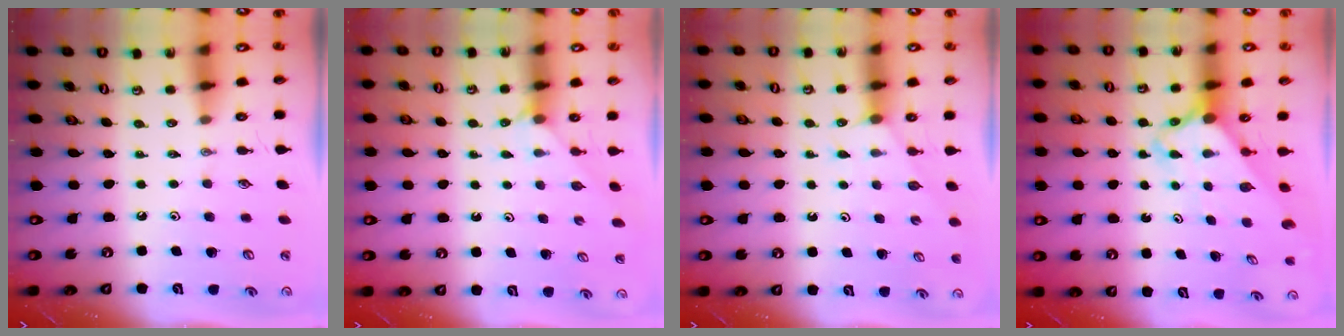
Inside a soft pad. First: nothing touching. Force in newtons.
{"total": 2.7, "press": 2.7, "slide": 0.3}
{"total": 2.4, "press": 2.4, "slide": 0.4}
{"total": 3.0, "press": 3.0, "slide": 0.2}